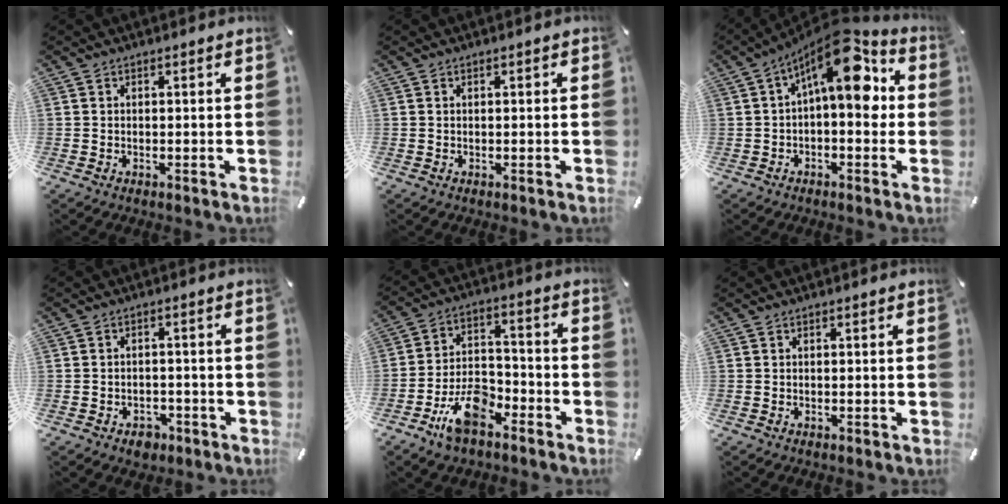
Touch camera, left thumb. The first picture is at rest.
{"total": 0.0}
{"total": 14.2, "force": [5.1, 6.2, 11.7], "torque": [-0.182, -0.036, 0.082]}
{"total": 3.6, "force": [-2.0, 2.6, 1.4], "torque": [-0.021, 0.009, -0.036]}
{"total": 12.0, "force": [-7.4, 6.2, 7.1], "torque": [-0.127, 0.047, -0.130]}
{"total": 0.0}